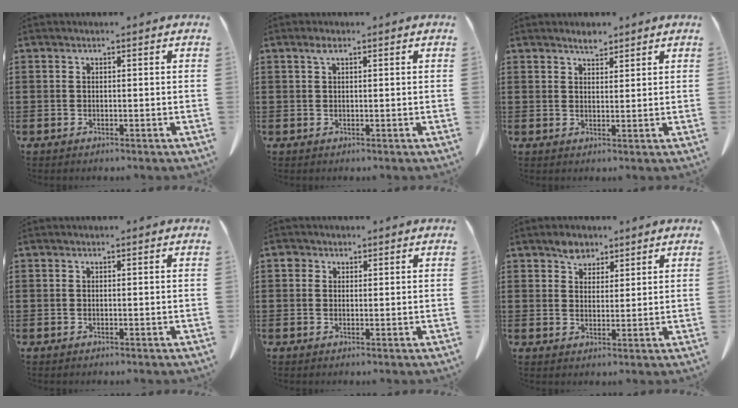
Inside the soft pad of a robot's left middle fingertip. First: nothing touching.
{"total": 1.4, "force": [0.6, 0.5, 1.1], "torque": [-0.024, 0.002, 0.011]}
{"total": 2.4, "force": [2.2, 0.7, 0.8], "torque": [-0.019, 0.000, 0.042]}
{"total": 0.0}
{"total": 1.4, "force": [0.8, 1.1, 0.3], "torque": [-0.003, -0.001, 0.015]}
{"total": 3.7, "force": [2.9, 2.1, 0.9], "torque": [-0.019, 0.003, 0.055]}